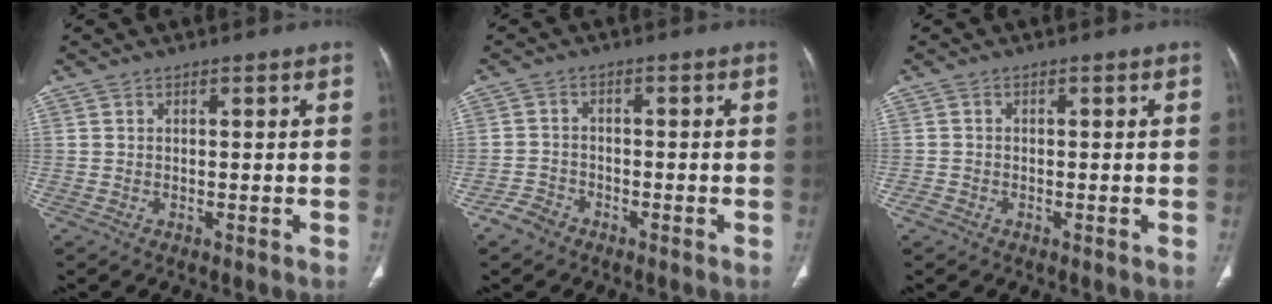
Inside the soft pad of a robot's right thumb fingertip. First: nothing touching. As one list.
[{"total": 3.4, "force": [-2.5, 2.2, 0.7], "torque": [-0.015, 0.016, -0.048]}, {"total": 1.3, "force": [-0.8, 1.1, 0.3], "torque": [-0.006, 0.003, -0.018]}]